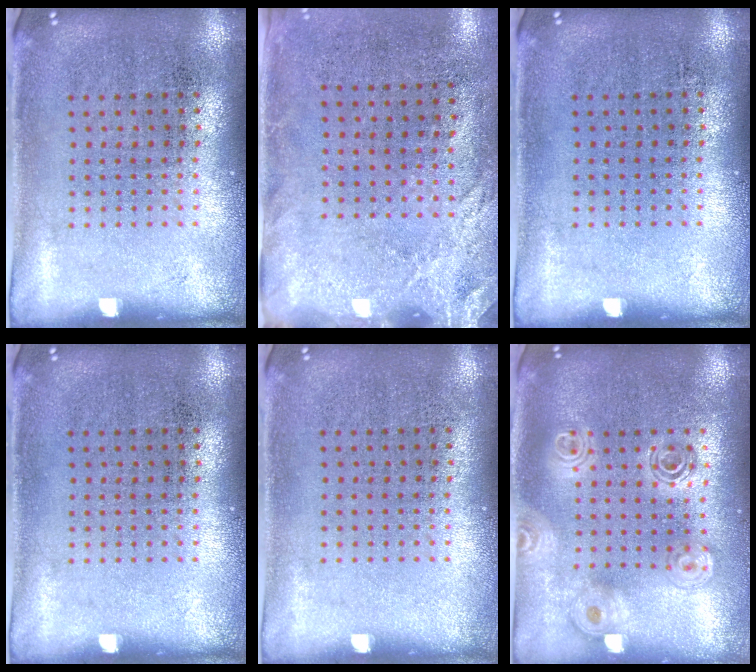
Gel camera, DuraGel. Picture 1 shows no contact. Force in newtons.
{"total": 2.7, "press": 2.1, "slide": 1.7}
{"total": 0.0}
{"total": 0.0}
{"total": 0.0}
{"total": 1.8, "press": 1.6, "slide": 0.9}